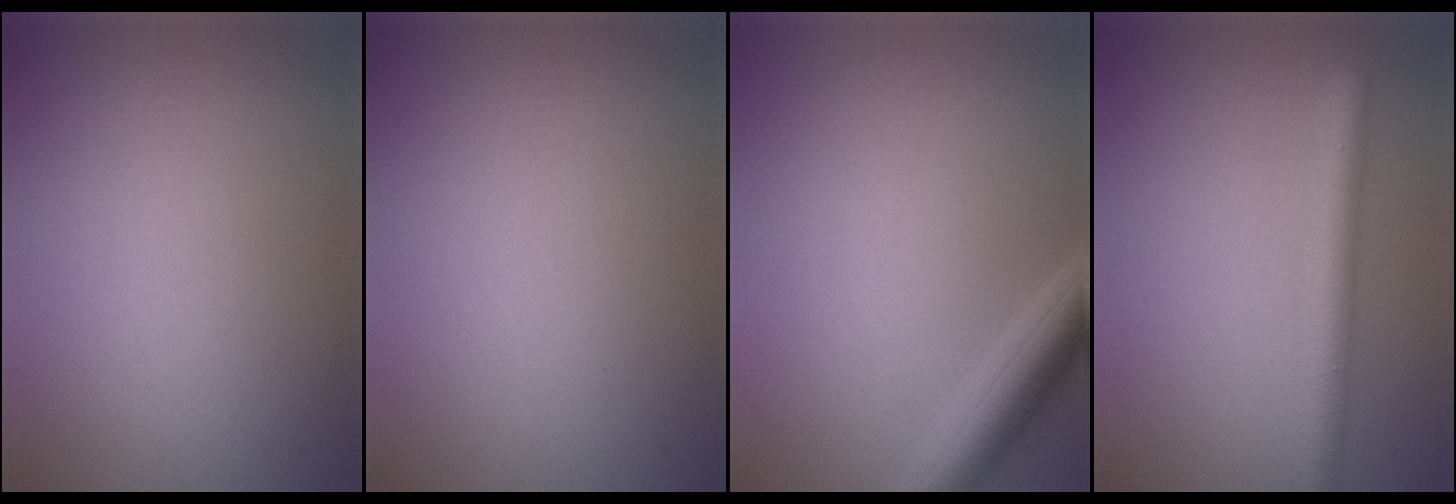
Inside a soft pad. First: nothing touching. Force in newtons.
{"total": 0.0}
{"total": 4.1, "press": 4.1, "slide": 0.4}
{"total": 4.4, "press": 4.4, "slide": 0.2}